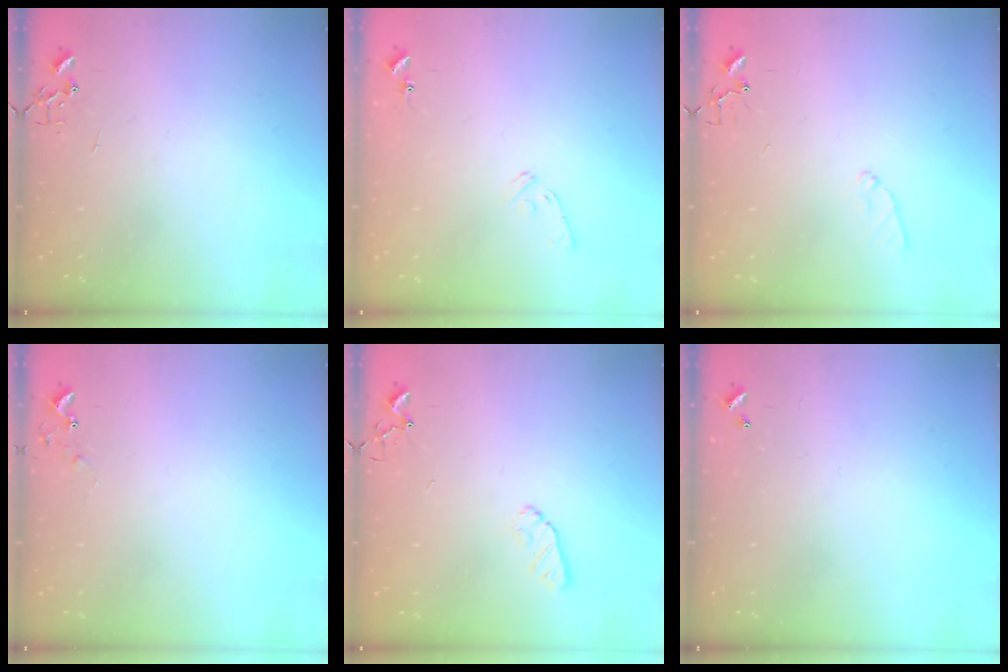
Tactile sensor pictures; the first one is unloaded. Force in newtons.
{"total": 6.7, "press": 6.7, "slide": 0.7}
{"total": 5.7, "press": 5.7, "slide": 0.6}
{"total": 5.0, "press": 5.0, "slide": 0.5}
{"total": 7.2, "press": 7.1, "slide": 0.8}
{"total": 0.0}